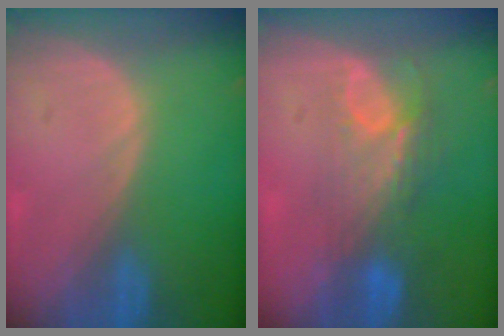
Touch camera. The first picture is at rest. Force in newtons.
{"total": 7.5, "press": 6.5, "slide": 3.7}